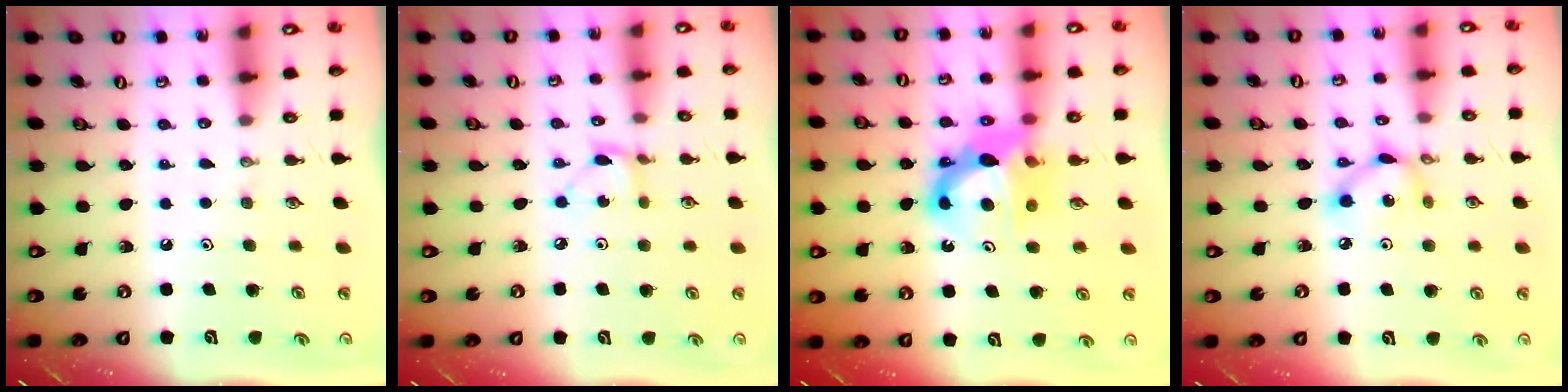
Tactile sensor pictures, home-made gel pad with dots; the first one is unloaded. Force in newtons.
{"total": 2.7, "press": 2.7, "slide": 0.2}
{"total": 11.7, "press": 11.6, "slide": 1.3}
{"total": 7.3, "press": 7.3, "slide": 0.4}